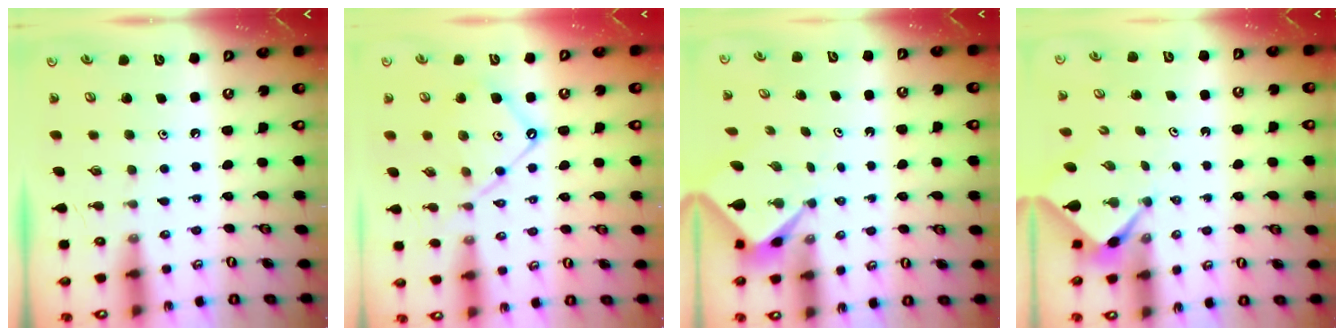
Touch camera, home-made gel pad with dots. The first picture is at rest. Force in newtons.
{"total": 10.5, "press": 10.5, "slide": 1.0}
{"total": 2.2, "press": 2.2, "slide": 0.2}
{"total": 2.2, "press": 2.2, "slide": 0.2}